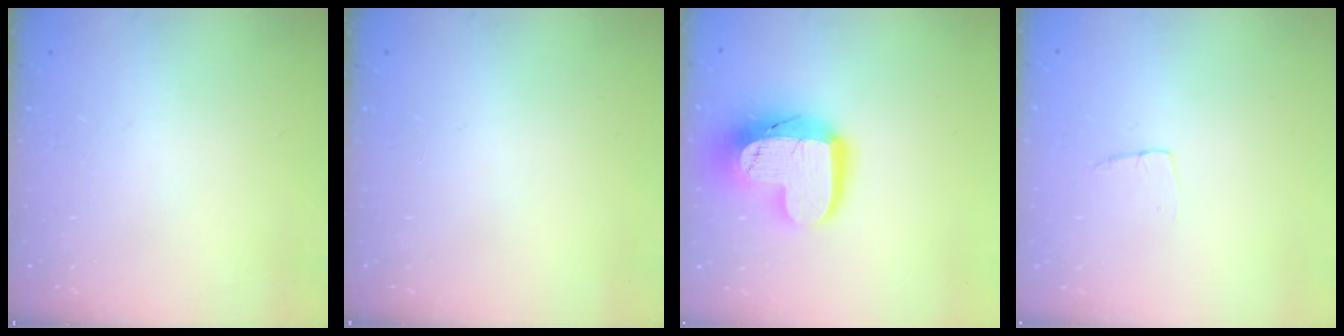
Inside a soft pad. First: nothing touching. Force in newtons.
{"total": 0.0}
{"total": 17.0, "press": 17.0, "slide": 1.3}
{"total": 3.3, "press": 3.3, "slide": 0.2}